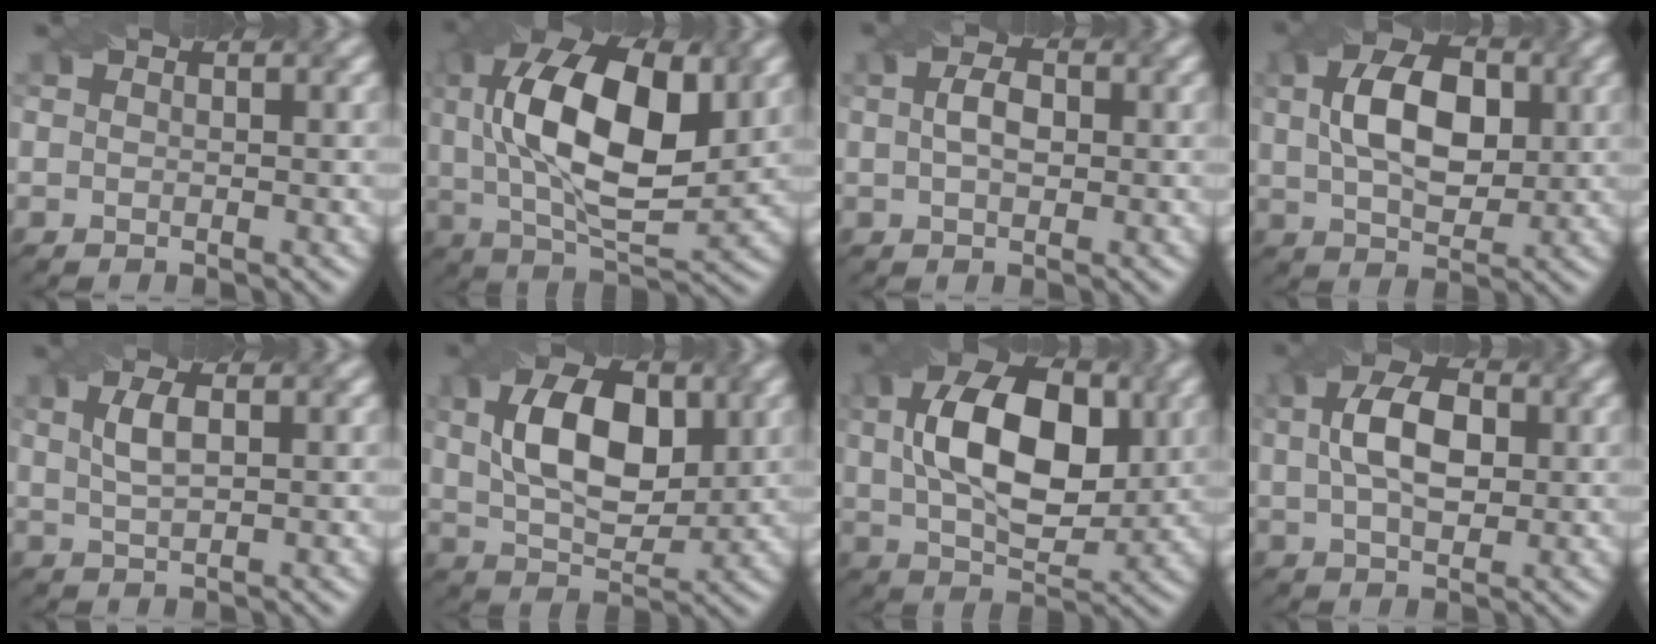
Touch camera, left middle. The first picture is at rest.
{"total": 14.0, "force": [2.7, 6.8, 11.9], "torque": [-0.216, 0.008, 0.047]}
{"total": 2.7, "force": [0.2, 1.6, 2.1], "torque": [-0.042, 0.006, 0.001]}
{"total": 8.3, "force": [1.6, 4.9, 6.4], "torque": [-0.117, 0.012, 0.025]}
{"total": 2.5, "force": [0.8, 0.9, 2.2], "torque": [-0.047, 0.005, 0.017]}
{"total": 9.0, "force": [2.0, 5.0, 7.2], "torque": [-0.128, 0.011, 0.033]}
{"total": 11.5, "force": [2.0, 6.5, 9.3], "torque": [-0.158, 0.012, 0.032]}
{"total": 6.5, "force": [1.1, 3.8, 5.2], "torque": [-0.096, 0.014, 0.015]}